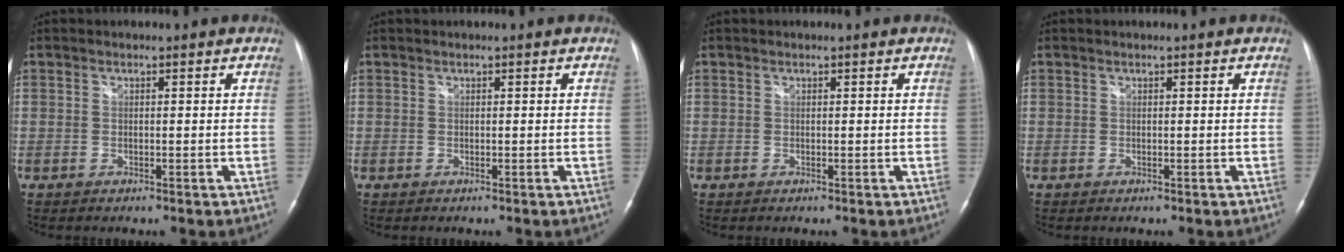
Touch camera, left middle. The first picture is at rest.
{"total": 0.0}
{"total": 0.0}
{"total": 0.0}